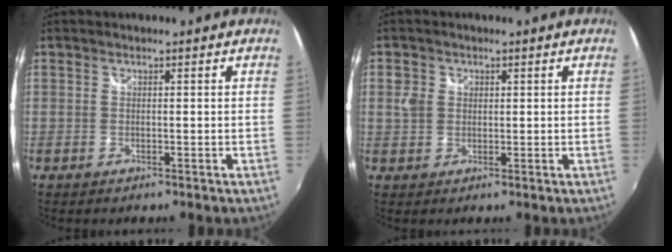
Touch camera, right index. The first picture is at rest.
{"total": 2.8, "force": [0.3, 2.6, 0.9], "torque": [-0.017, 0.006, 0.002]}